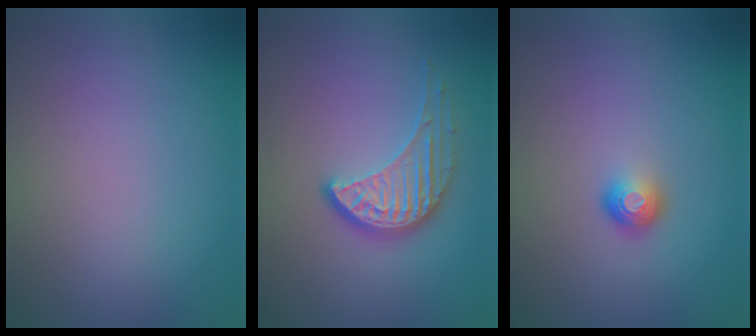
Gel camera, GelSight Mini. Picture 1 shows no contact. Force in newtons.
{"total": 4.0, "press": 2.9, "slide": 2.8}
{"total": 1.7, "press": 1.2, "slide": 1.3}